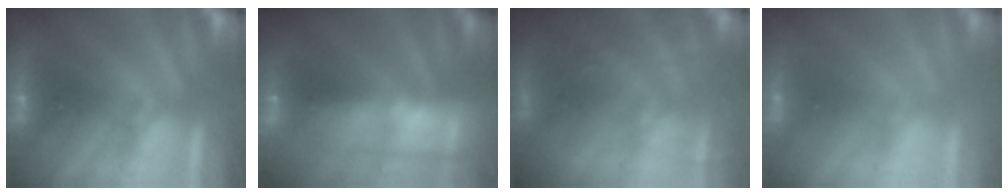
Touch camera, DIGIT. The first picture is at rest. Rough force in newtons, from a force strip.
{"total": 7.6}
{"total": 8.3}
{"total": 2.6}